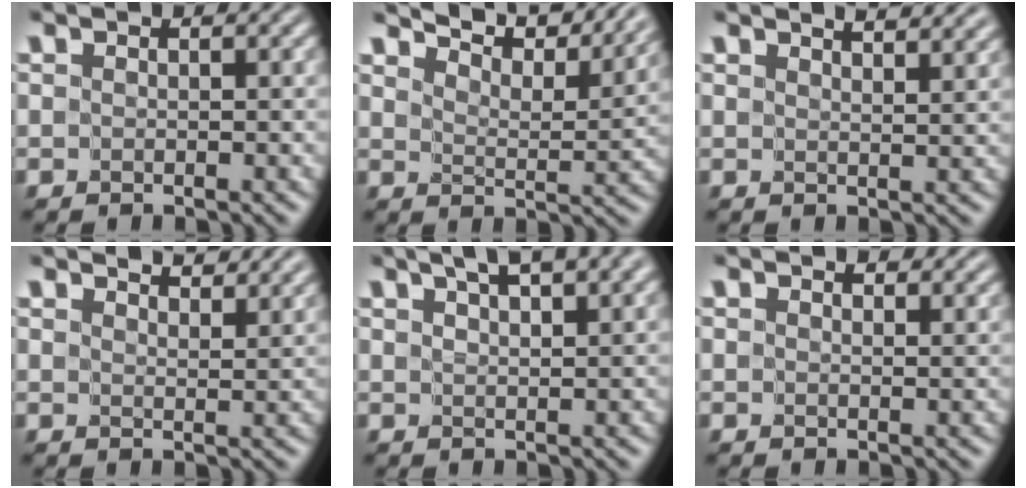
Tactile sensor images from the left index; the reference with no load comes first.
{"total": 9.6, "force": [8.8, 1.7, 3.6], "torque": [-0.056, 0.010, 0.107]}
{"total": 4.3, "force": [3.6, 1.1, 1.9], "torque": [-0.006, 0.024, 0.024]}
{"total": 4.6, "force": [4.2, 0.7, 1.6], "torque": [-0.013, 0.008, 0.041]}
{"total": 5.8, "force": [3.9, 1.6, 4.0], "torque": [-0.037, 0.025, 0.040]}
{"total": 2.5, "force": [2.1, 0.9, 1.1], "torque": [-0.014, 0.003, 0.022]}